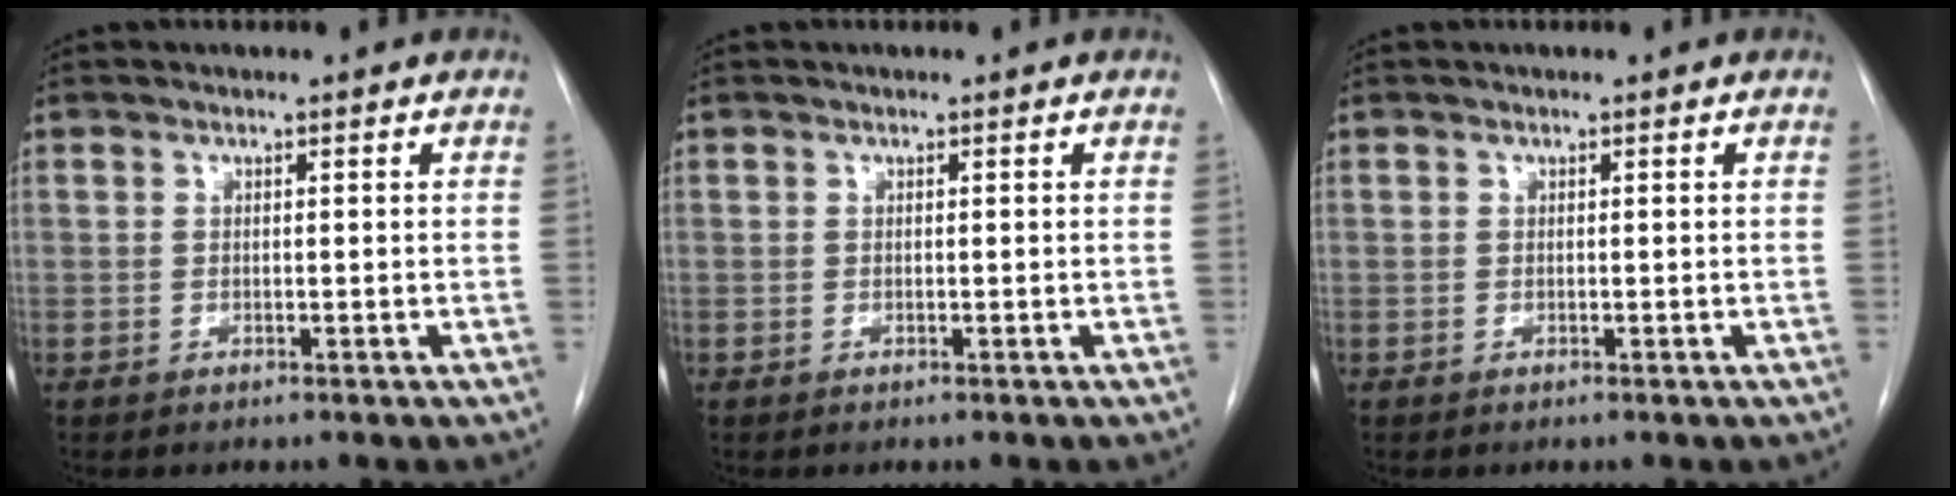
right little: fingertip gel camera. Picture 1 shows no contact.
{"total": 0.0}
{"total": 0.0}